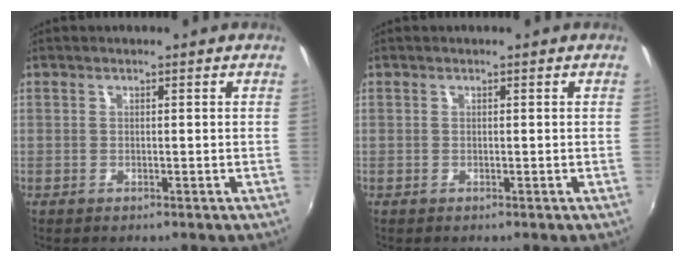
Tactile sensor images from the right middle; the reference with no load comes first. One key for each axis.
{"total": 0.0}